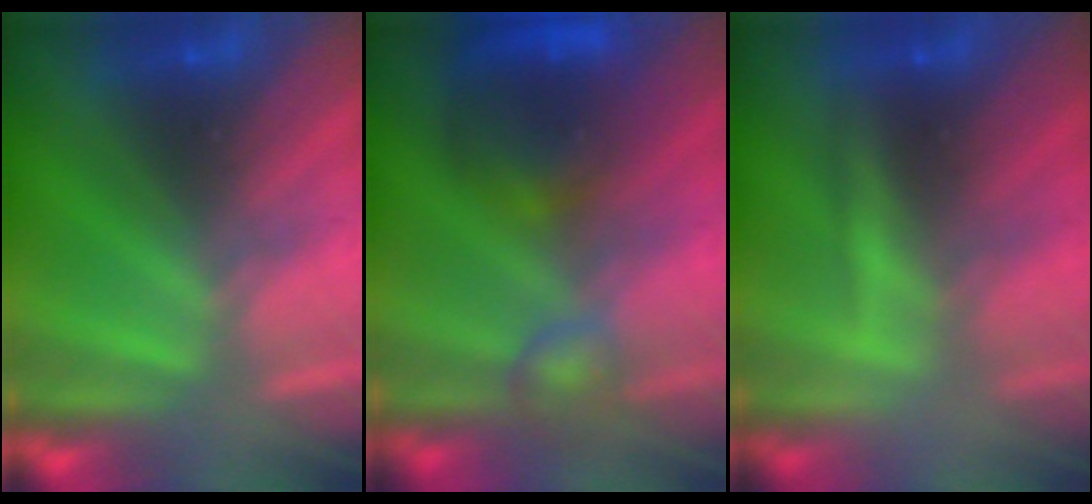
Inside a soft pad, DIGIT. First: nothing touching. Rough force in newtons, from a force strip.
{"total": 5.6}
{"total": 2.0}